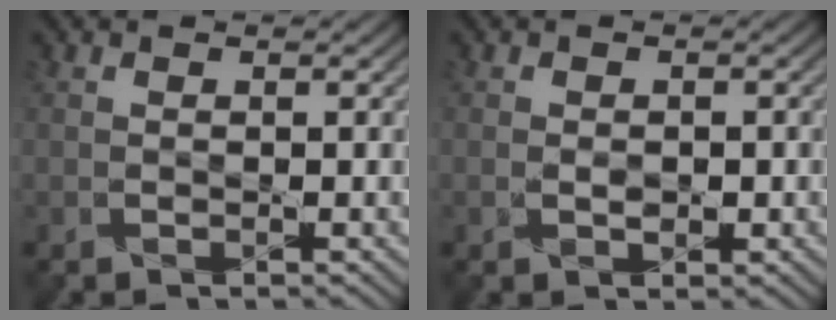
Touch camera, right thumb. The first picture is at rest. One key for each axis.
{"total": 1.3, "fx": -0.2, "fy": 0.9, "fz": 1.0, "tx": -0.022, "ty": -0.002, "tz": 0.000}